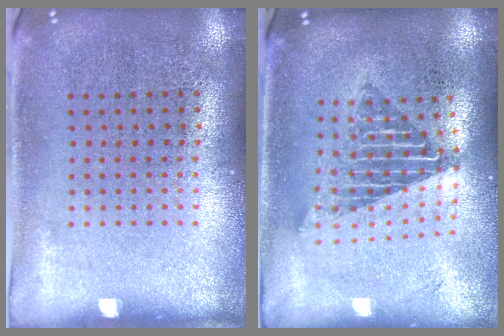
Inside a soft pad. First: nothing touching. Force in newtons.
{"total": 1.7, "press": 1.4, "slide": 1.0}